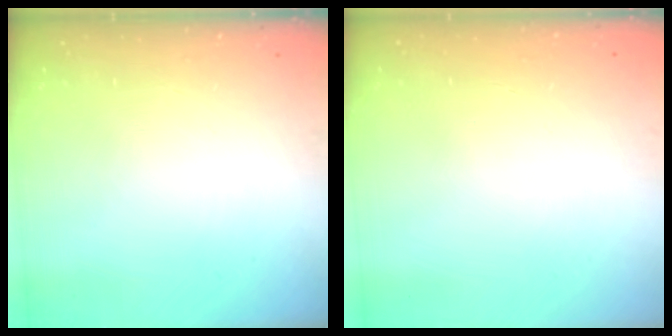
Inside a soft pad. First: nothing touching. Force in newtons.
{"total": 0.0}